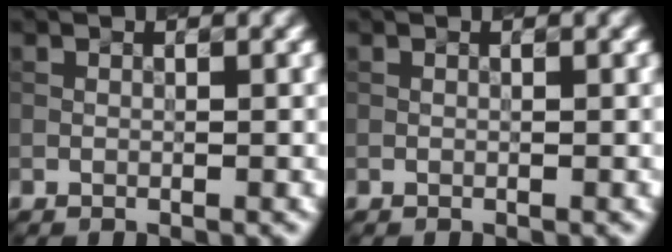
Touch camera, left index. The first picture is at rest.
{"total": 0.0}